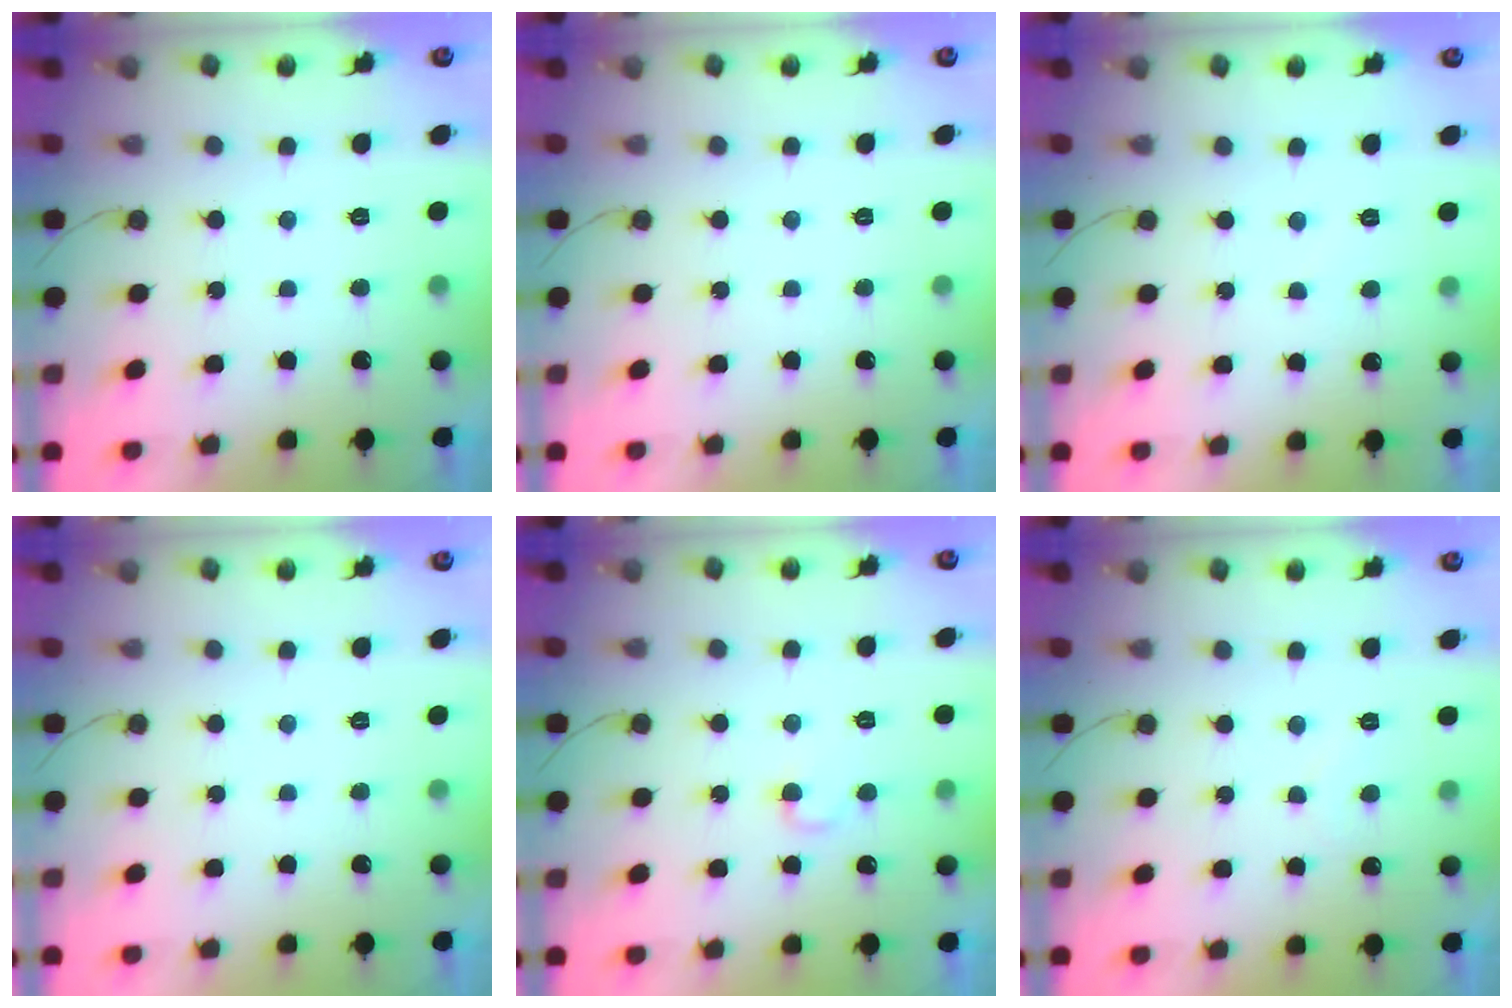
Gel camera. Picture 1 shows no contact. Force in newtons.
{"total": 0.0}
{"total": 2.9, "press": 2.9, "slide": 0.2}
{"total": 0.0}
{"total": 4.4, "press": 4.3, "slide": 0.5}
{"total": 4.9, "press": 4.9, "slide": 0.3}